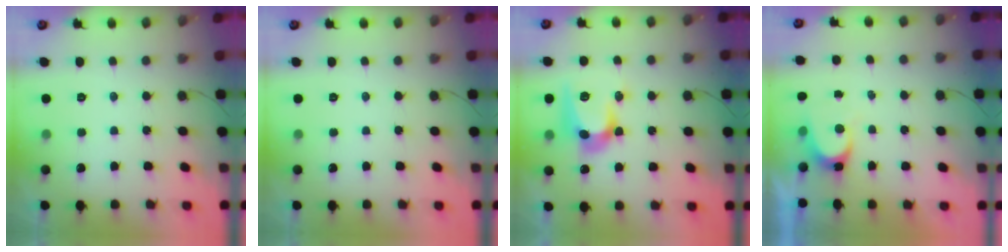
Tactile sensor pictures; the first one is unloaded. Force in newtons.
{"total": 0.0}
{"total": 15.0, "press": 14.9, "slide": 0.8}
{"total": 4.5, "press": 4.5, "slide": 0.3}